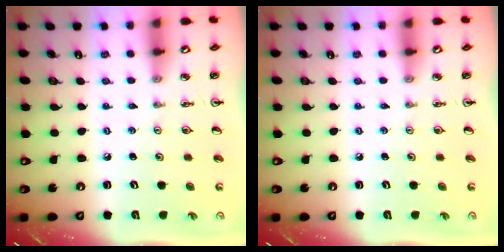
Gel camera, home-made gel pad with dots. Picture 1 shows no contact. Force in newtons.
{"total": 0.0}